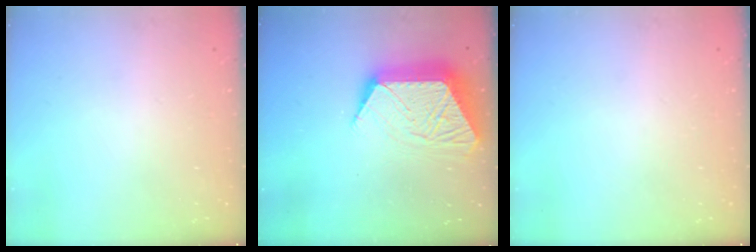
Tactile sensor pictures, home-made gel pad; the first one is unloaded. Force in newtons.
{"total": 14.4, "press": 14.4, "slide": 1.0}
{"total": 0.0}